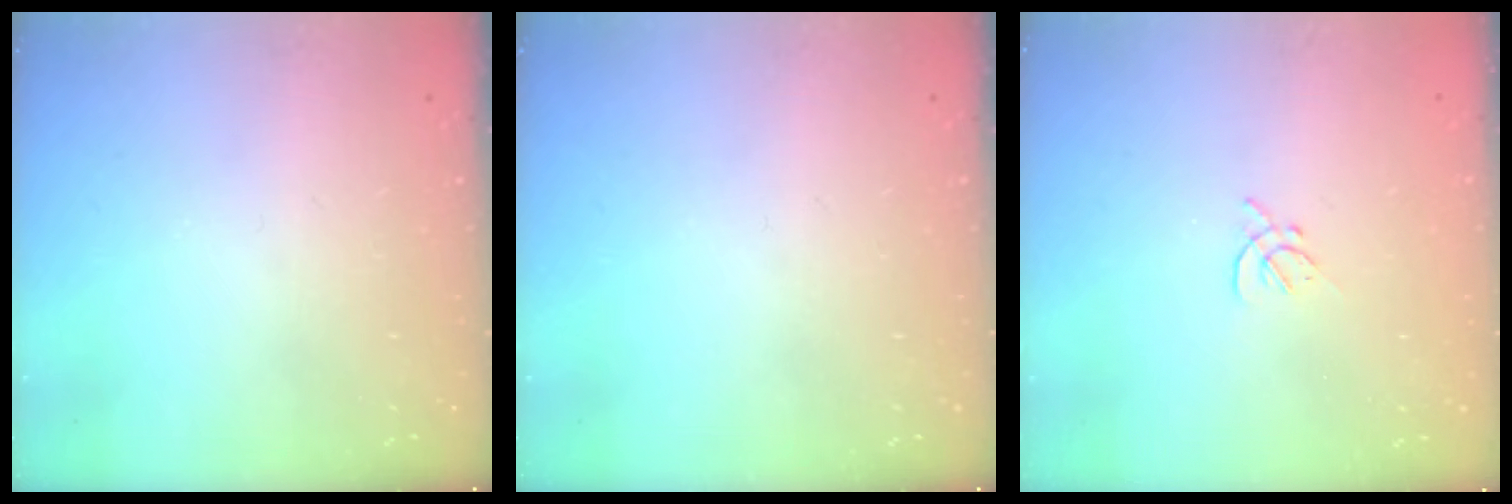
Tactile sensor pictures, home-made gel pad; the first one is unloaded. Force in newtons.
{"total": 0.0}
{"total": 1.6, "press": 1.5, "slide": 0.5}